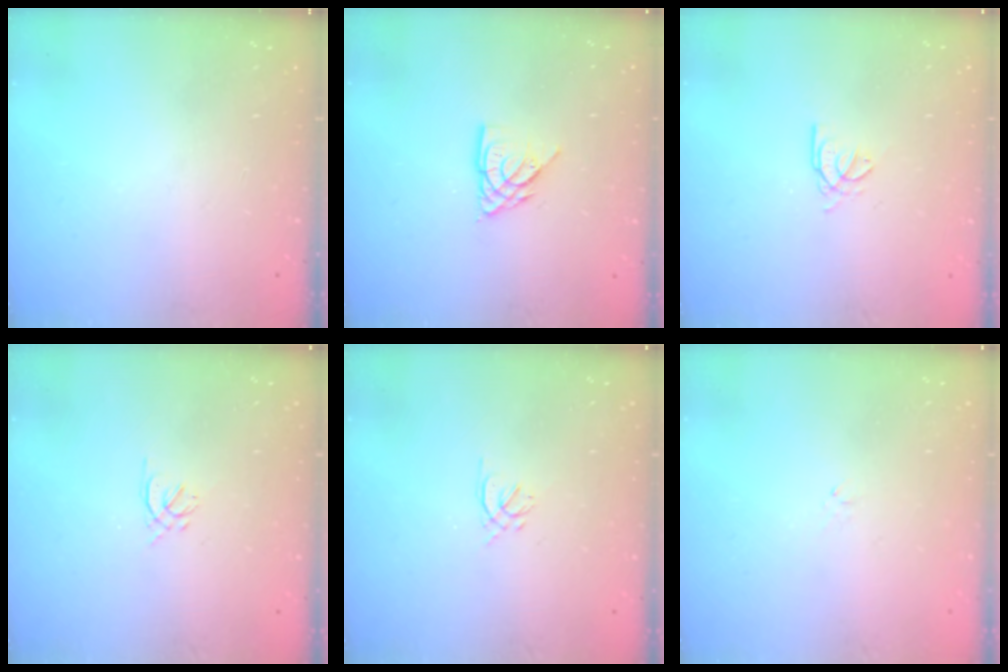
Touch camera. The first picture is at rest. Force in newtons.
{"total": 7.6, "press": 7.6, "slide": 0.5}
{"total": 2.7, "press": 2.7, "slide": 0.4}
{"total": 1.6, "press": 1.5, "slide": 0.5}
{"total": 1.6, "press": 1.5, "slide": 0.5}
{"total": 0.7, "press": 0.5, "slide": 0.4}